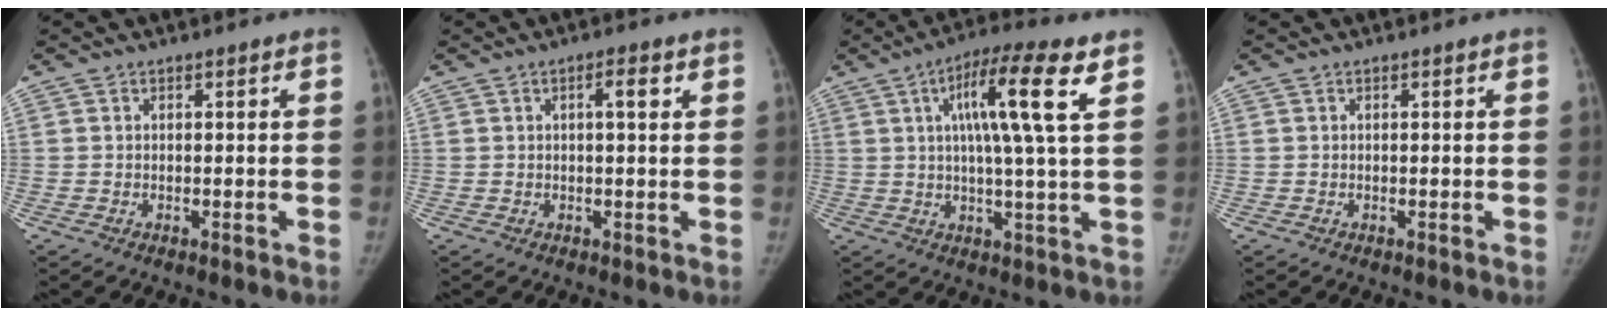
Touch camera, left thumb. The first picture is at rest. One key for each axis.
{"total": 2.7, "fx": 0.9, "fy": 0.7, "fz": 2.5, "tx": -0.037, "ty": 0.001, "tz": 0.013}
{"total": 12.9, "fx": 4.7, "fy": 1.0, "fz": 11.9, "tx": -0.207, "ty": -0.004, "tz": 0.069}
{"total": 0.0}